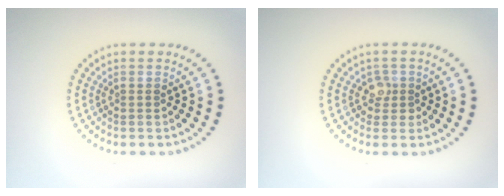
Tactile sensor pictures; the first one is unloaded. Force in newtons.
{"total": 1.6, "press": 1.3, "slide": 1.0}